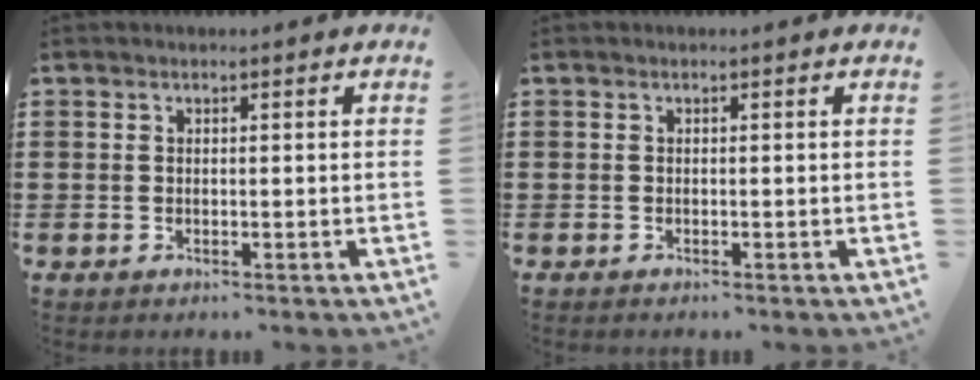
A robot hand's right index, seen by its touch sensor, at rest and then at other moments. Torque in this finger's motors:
{"motor_torque": [0.20, 0.31, 0.01, 0.01]}